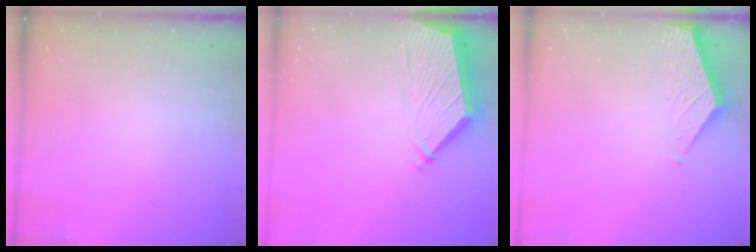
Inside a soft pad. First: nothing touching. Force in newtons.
{"total": 7.3, "press": 7.3, "slide": 1.0}
{"total": 1.9, "press": 1.9, "slide": 0.2}